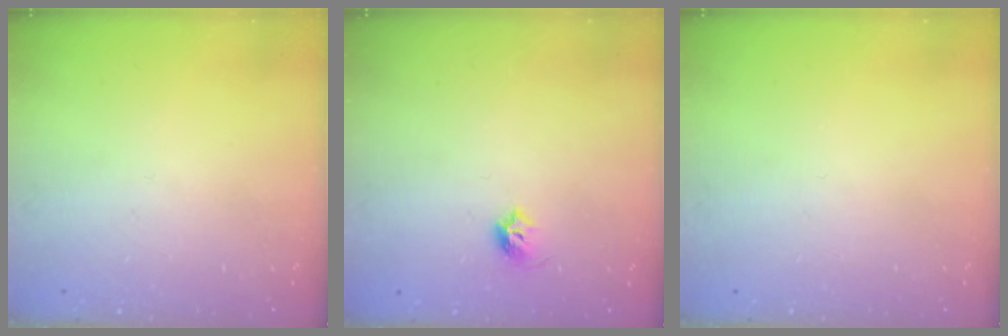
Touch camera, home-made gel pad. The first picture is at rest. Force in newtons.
{"total": 5.7, "press": 5.6, "slide": 1.0}
{"total": 0.0}